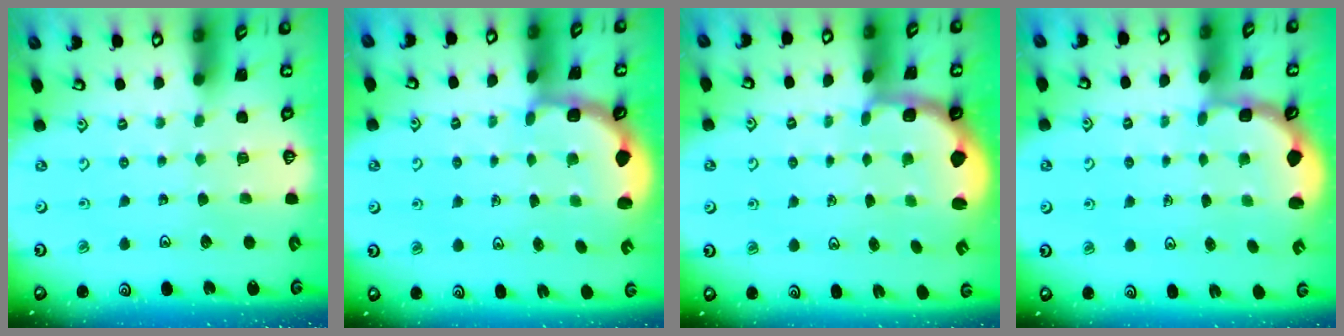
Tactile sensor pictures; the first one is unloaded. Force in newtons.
{"total": 3.0, "press": 2.0, "slide": 2.2}
{"total": 2.4, "press": 1.2, "slide": 2.1}
{"total": 2.7, "press": 2.0, "slide": 1.7}